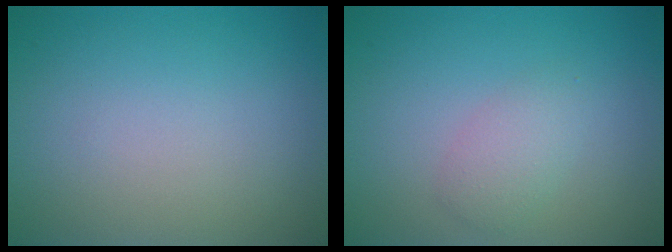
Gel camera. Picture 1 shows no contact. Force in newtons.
{"total": 2.0, "press": 2.0, "slide": 0.0}